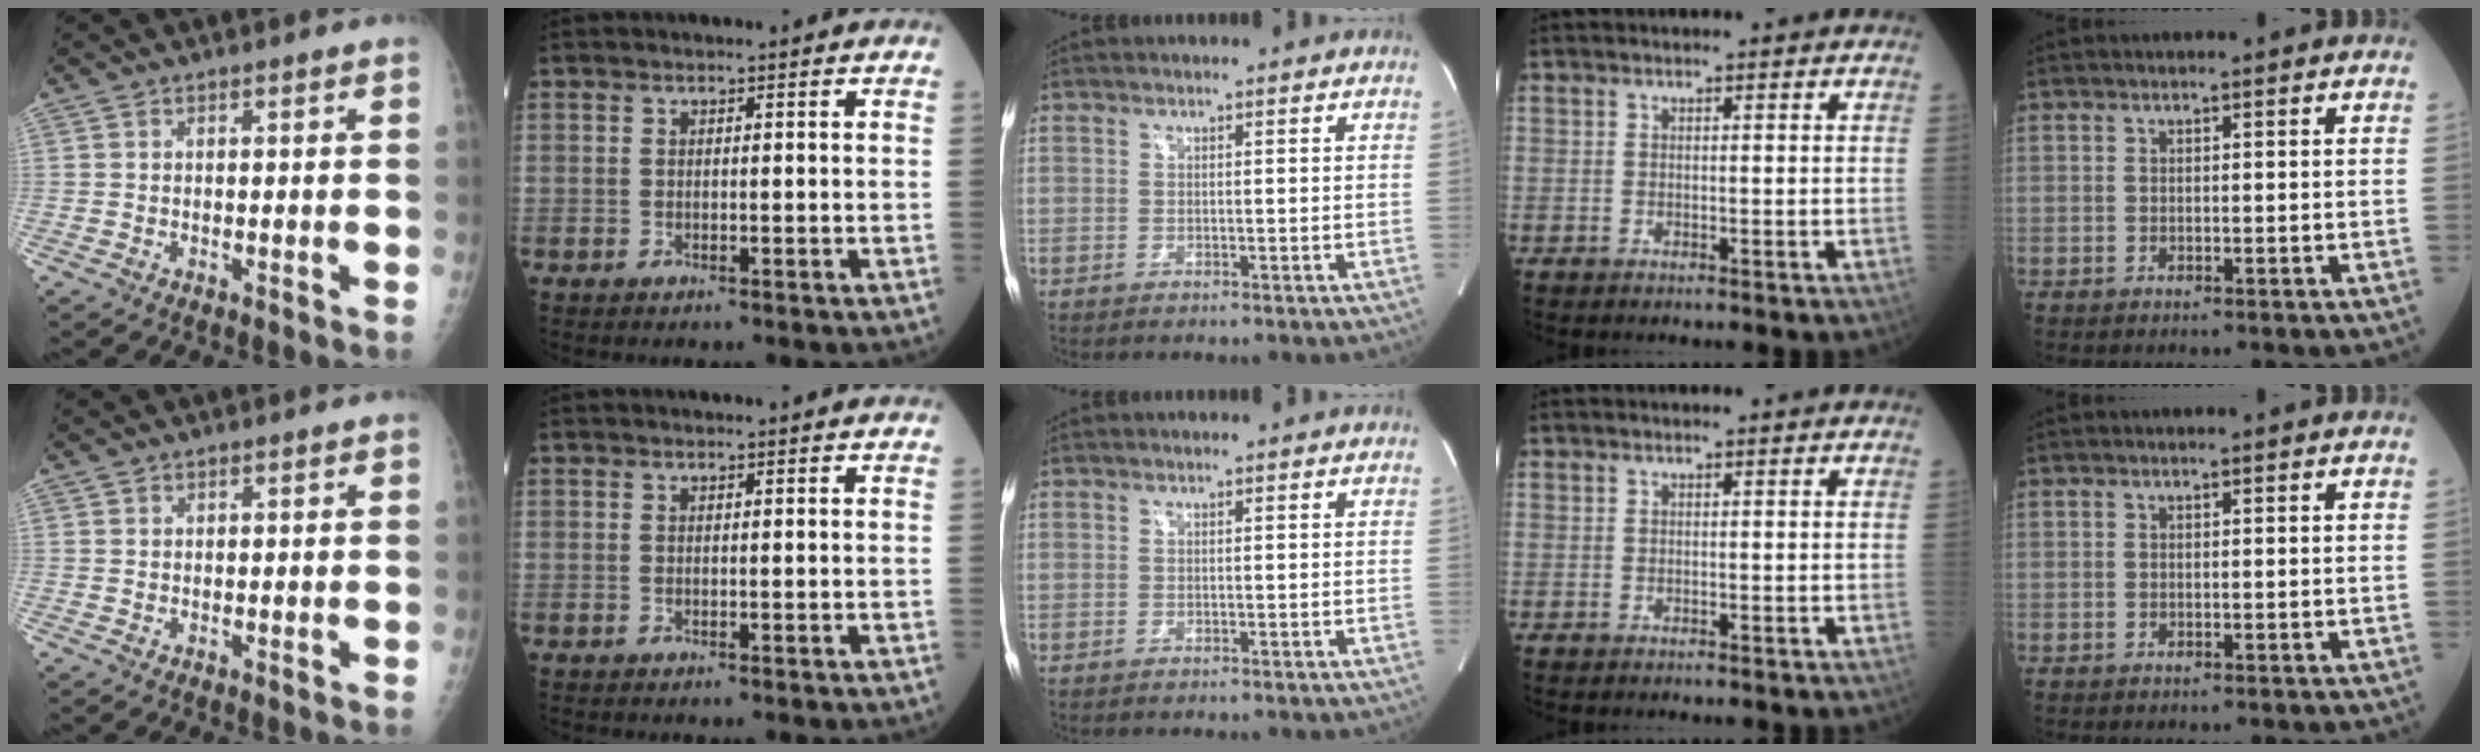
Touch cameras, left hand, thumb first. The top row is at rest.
{"thumb": {"total": 0.7, "force": [0.4, 0.5, -0.1], "torque": [0.009, -0.002, 0.004]}, "index": {"total": 1.6, "force": [1.5, 0.1, 0.5], "torque": [-0.009, 0.007, 0.016]}}